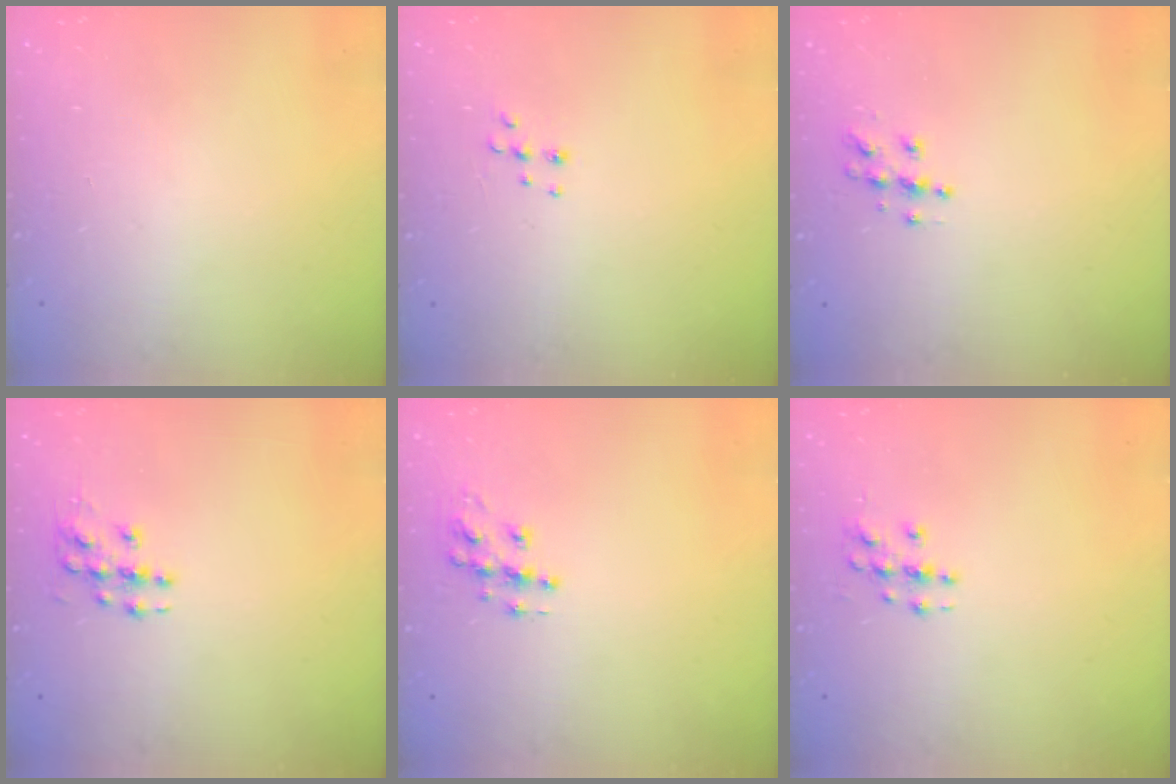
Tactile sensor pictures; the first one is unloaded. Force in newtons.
{"total": 5.3, "press": 5.3, "slide": 0.6}
{"total": 5.4, "press": 5.4, "slide": 0.4}
{"total": 6.1, "press": 6.1, "slide": 0.4}
{"total": 8.7, "press": 8.7, "slide": 0.5}
{"total": 3.3, "press": 3.3, "slide": 0.2}